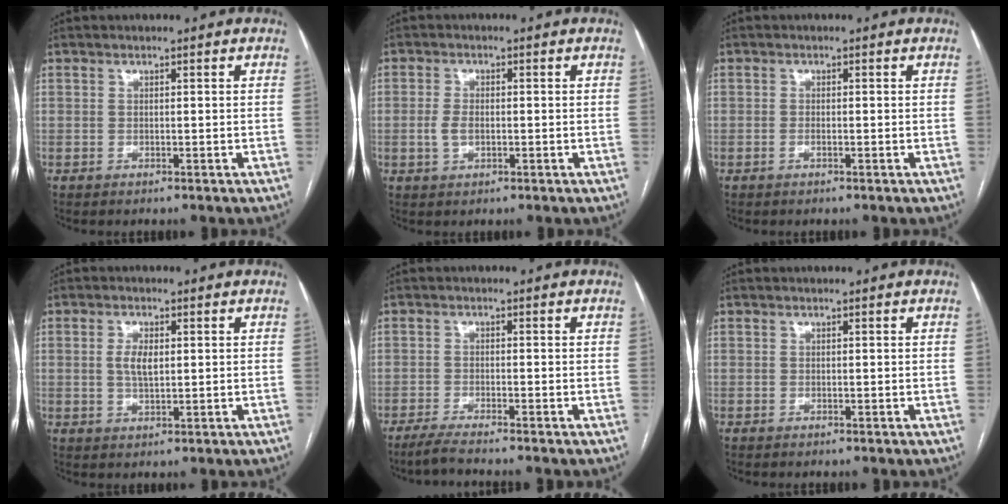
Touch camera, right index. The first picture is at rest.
{"total": 3.0, "force": [-0.5, 1.7, 2.5], "torque": [-0.056, 0.002, -0.007]}
{"total": 0.8, "force": [-0.3, 0.3, 0.7], "torque": [-0.016, 0.000, -0.005]}
{"total": 3.4, "force": [0.5, 1.4, 3.1], "torque": [-0.064, 0.003, 0.012]}
{"total": 3.8, "force": [-3.3, -0.6, 1.7], "torque": [-0.035, -0.010, -0.063]}
{"total": 0.0}